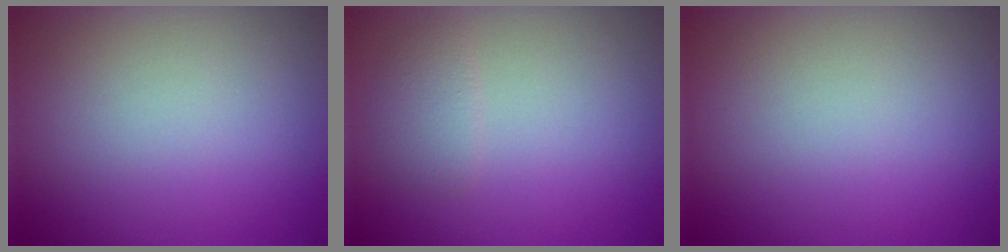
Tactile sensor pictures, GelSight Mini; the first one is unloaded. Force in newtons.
{"total": 1.5, "press": 1.5, "slide": 0.0}
{"total": 0.0}